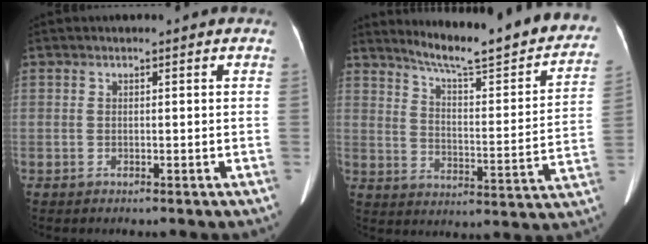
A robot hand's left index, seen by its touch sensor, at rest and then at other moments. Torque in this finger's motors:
{"motor_torque": [0.04, -0.33, 0.02, 0.02]}